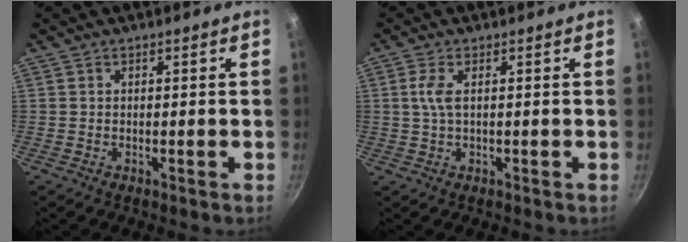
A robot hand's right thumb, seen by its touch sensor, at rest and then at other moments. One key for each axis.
{"total": 3.1, "fx": 0.4, "fy": 1.0, "fz": 2.9, "tx": -0.069, "ty": 0.003, "tz": 0.010}